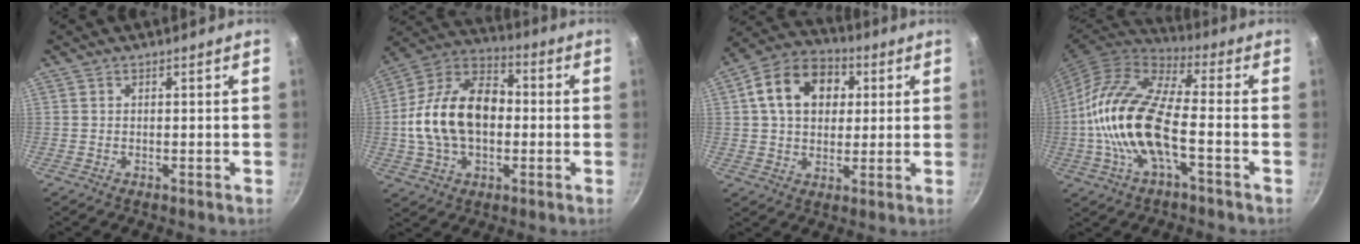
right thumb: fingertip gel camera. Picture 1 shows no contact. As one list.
[{"total": 19.3, "force": [-0.7, 12.8, 14.4], "torque": [-0.233, 0.041, -0.027]}, {"total": 14.4, "force": [3.6, 10.7, 9.0], "torque": [-0.129, 0.019, 0.047]}, {"total": 18.9, "force": [-3.7, 7.8, 16.8], "torque": [-0.325, 0.032, -0.085]}]